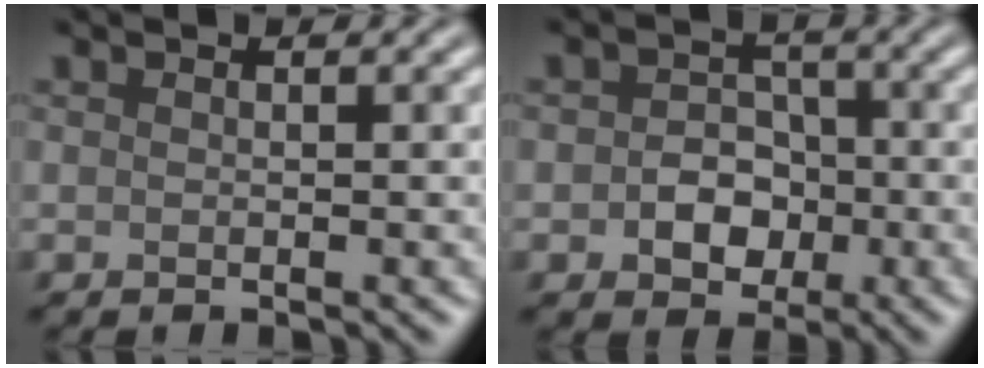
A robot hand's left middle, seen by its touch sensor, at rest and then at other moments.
{"total": 4.0, "force": [-1.0, 3.2, 2.2], "torque": [-0.013, -0.001, -0.028]}